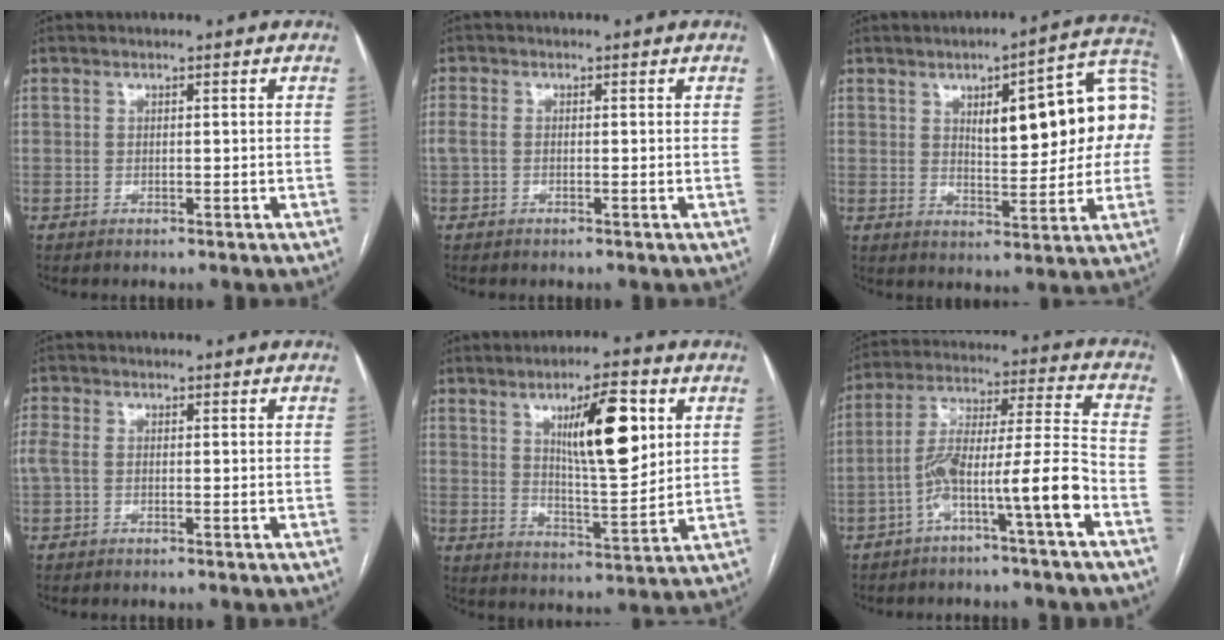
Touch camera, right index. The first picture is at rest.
{"total": 2.2, "force": [-0.3, 1.3, 1.7], "torque": [-0.046, 0.008, -0.006]}
{"total": 16.9, "force": [3.1, 5.0, 15.8], "torque": [-0.208, 0.038, 0.043]}
{"total": 3.6, "force": [-0.3, 2.3, 2.8], "torque": [-0.084, 0.013, -0.004]}
{"total": 12.1, "force": [4.4, 2.5, 10.9], "torque": [-0.177, -0.001, 0.075]}
{"total": 12.0, "force": [-5.7, -0.2, 10.6], "torque": [-0.194, 0.027, -0.099]}